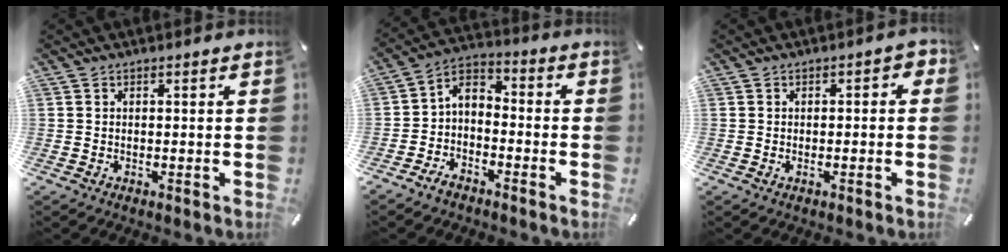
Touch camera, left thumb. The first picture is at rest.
{"total": 4.9, "force": [-2.7, 3.5, 2.2], "torque": [-0.049, 0.010, -0.060]}
{"total": 2.0, "force": [-0.5, 1.0, 1.7], "torque": [-0.015, -0.001, -0.014]}